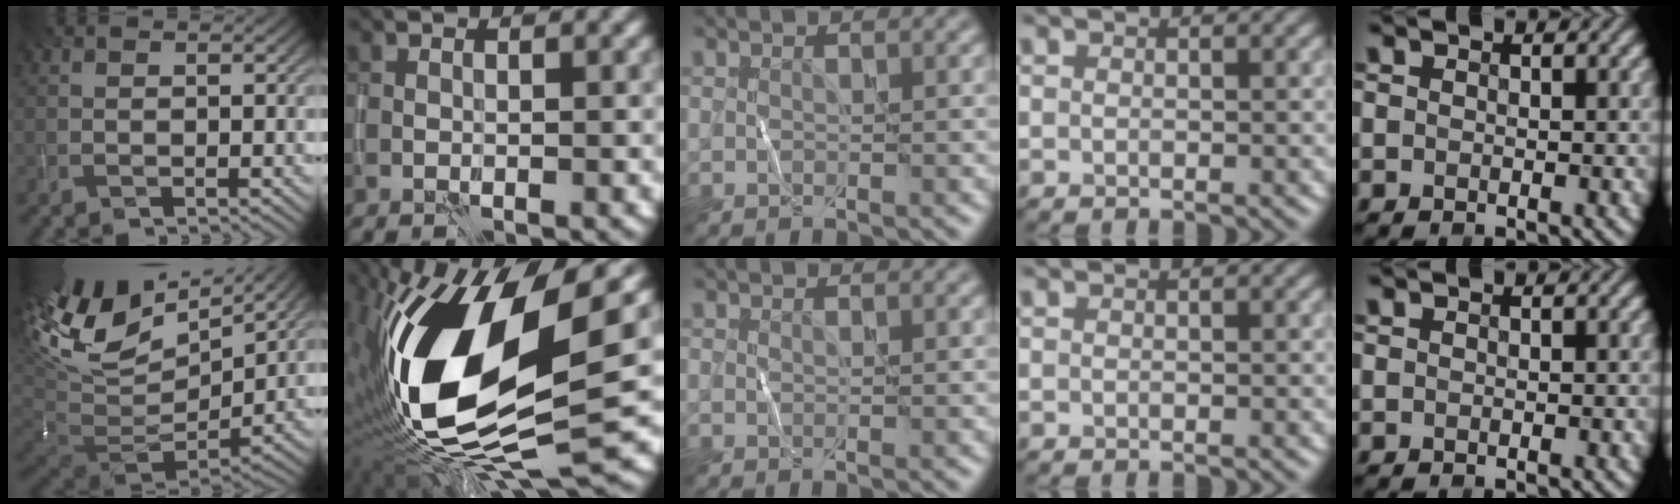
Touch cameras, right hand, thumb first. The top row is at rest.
{"thumb": {"total": 15.3, "force": [5.3, 9.0, 11.1], "torque": [-0.259, 0.004, 0.111]}, "index": {"total": 18.3, "force": [0.5, 7.0, 16.9], "torque": [-0.337, -0.016, 0.011]}}